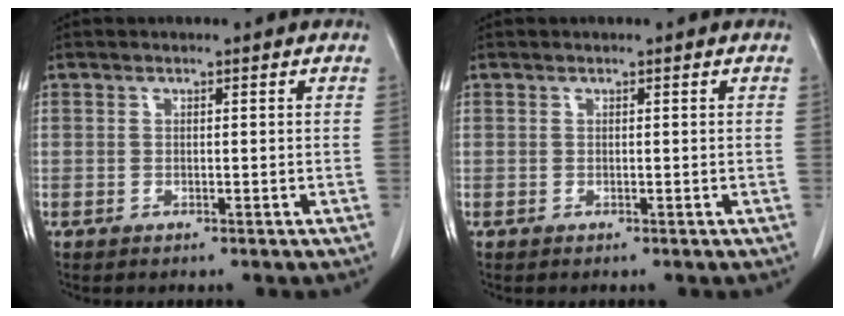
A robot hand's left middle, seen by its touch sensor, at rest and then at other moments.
{"total": 0.0}